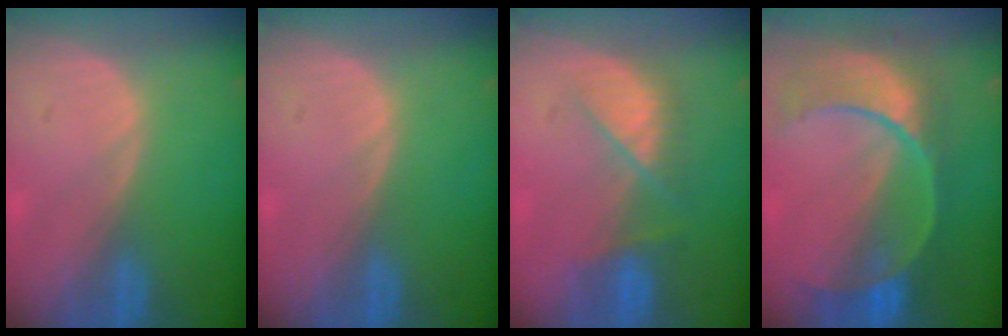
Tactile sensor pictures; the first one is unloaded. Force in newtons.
{"total": 0.0}
{"total": 5.4, "press": 5.4, "slide": 0.5}
{"total": 10.8, "press": 9.3, "slide": 5.6}